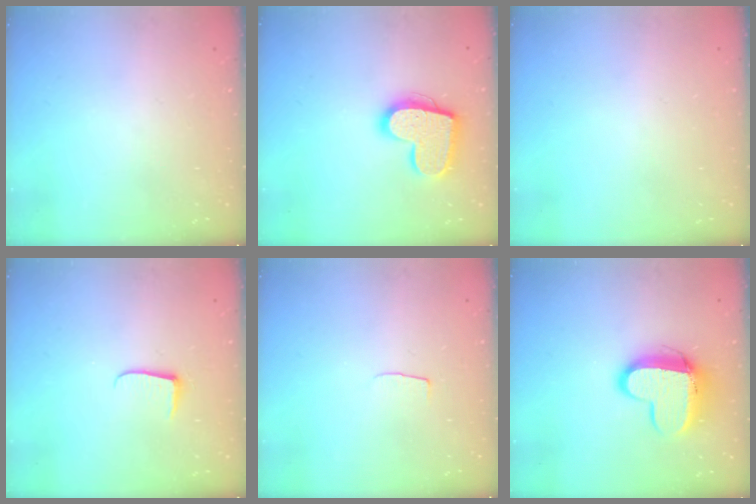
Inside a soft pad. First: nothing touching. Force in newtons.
{"total": 15.8, "press": 15.8, "slide": 1.0}
{"total": 0.6, "press": 0.6, "slide": 0.2}
{"total": 4.9, "press": 4.8, "slide": 0.6}
{"total": 3.7, "press": 3.7, "slide": 0.3}
{"total": 12.1, "press": 12.0, "slide": 0.9}